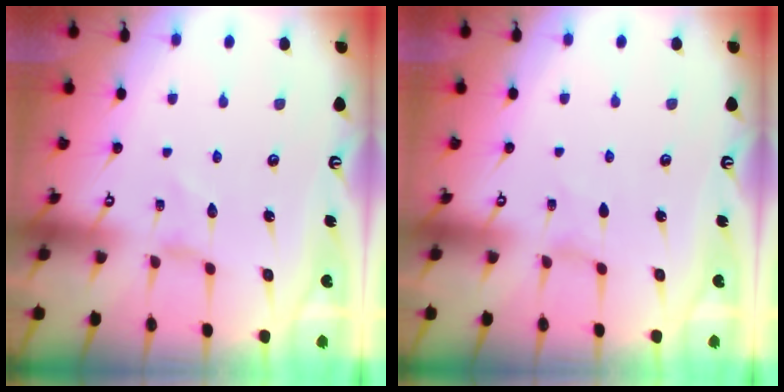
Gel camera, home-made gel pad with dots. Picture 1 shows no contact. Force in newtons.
{"total": 0.0}